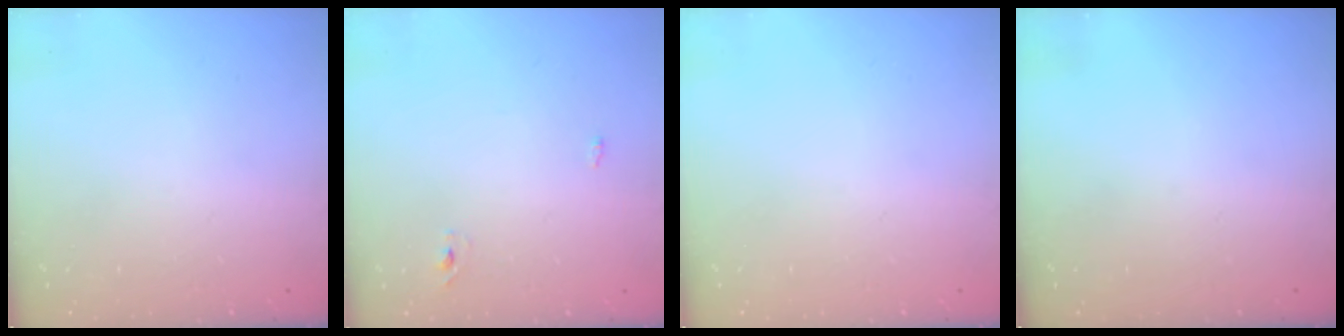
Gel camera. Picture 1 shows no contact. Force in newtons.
{"total": 2.3, "press": 2.1, "slide": 1.0}
{"total": 0.0}
{"total": 0.0}